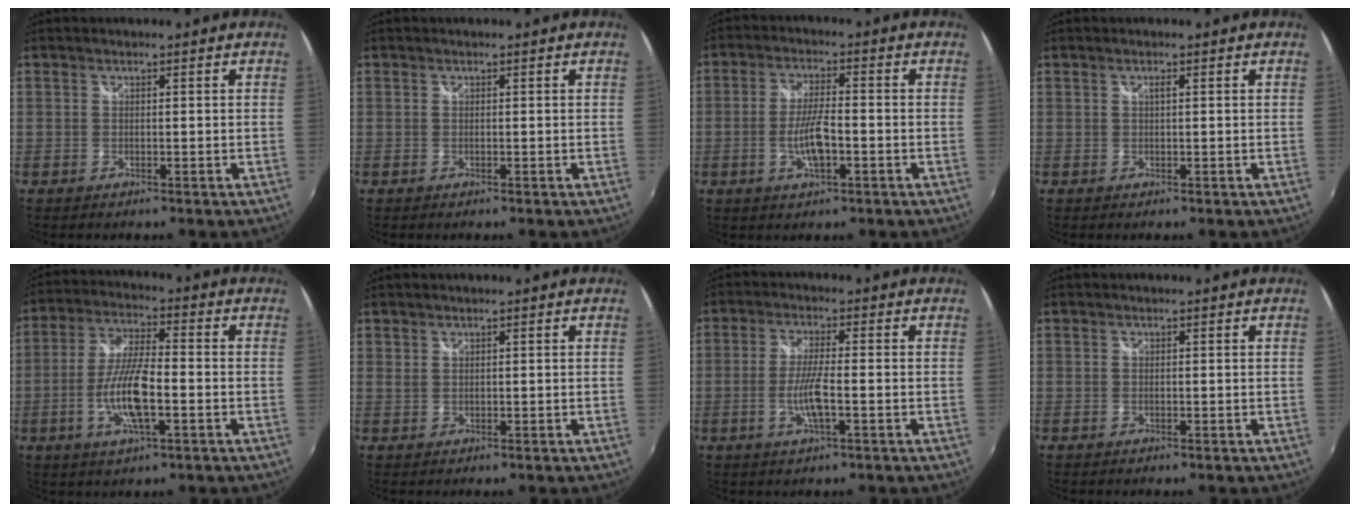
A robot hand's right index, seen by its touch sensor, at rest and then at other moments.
{"total": 0.0}
{"total": 6.6, "force": [-2.1, 1.8, 6.0], "torque": [-0.118, -0.002, -0.038]}
{"total": 0.6, "force": [0.2, 0.0, 0.5], "torque": [-0.009, 0.002, 0.003]}
{"total": 10.6, "force": [-3.1, 2.6, 9.8], "torque": [-0.198, -0.003, -0.061]}
{"total": 0.6, "force": [0.5, 0.2, 0.1], "torque": [-0.001, 0.001, 0.010]}
{"total": 5.8, "force": [-1.8, 0.5, 5.5], "torque": [-0.110, -0.006, -0.034]}
{"total": 0.0}